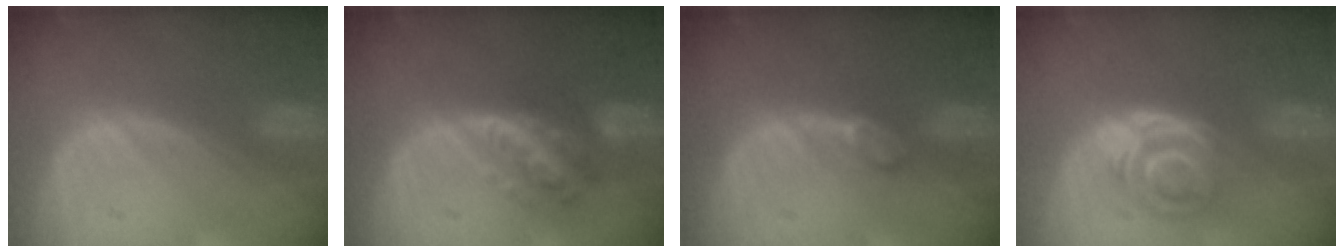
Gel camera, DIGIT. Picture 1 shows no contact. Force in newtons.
{"total": 5.7, "press": 5.3, "slide": 2.3}
{"total": 2.0, "press": 1.9, "slide": 0.2}
{"total": 6.2, "press": 5.2, "slide": 3.3}